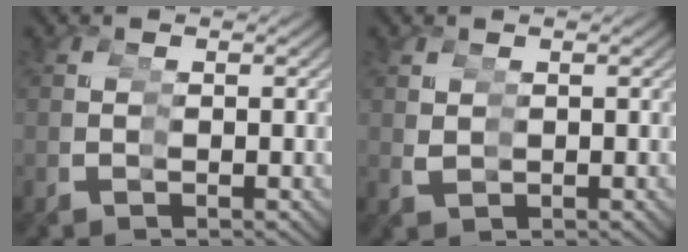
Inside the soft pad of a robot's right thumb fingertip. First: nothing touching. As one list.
[{"total": 1.5, "force": [1.1, 1.0, 0.0], "torque": [0.004, 0.000, 0.023]}]